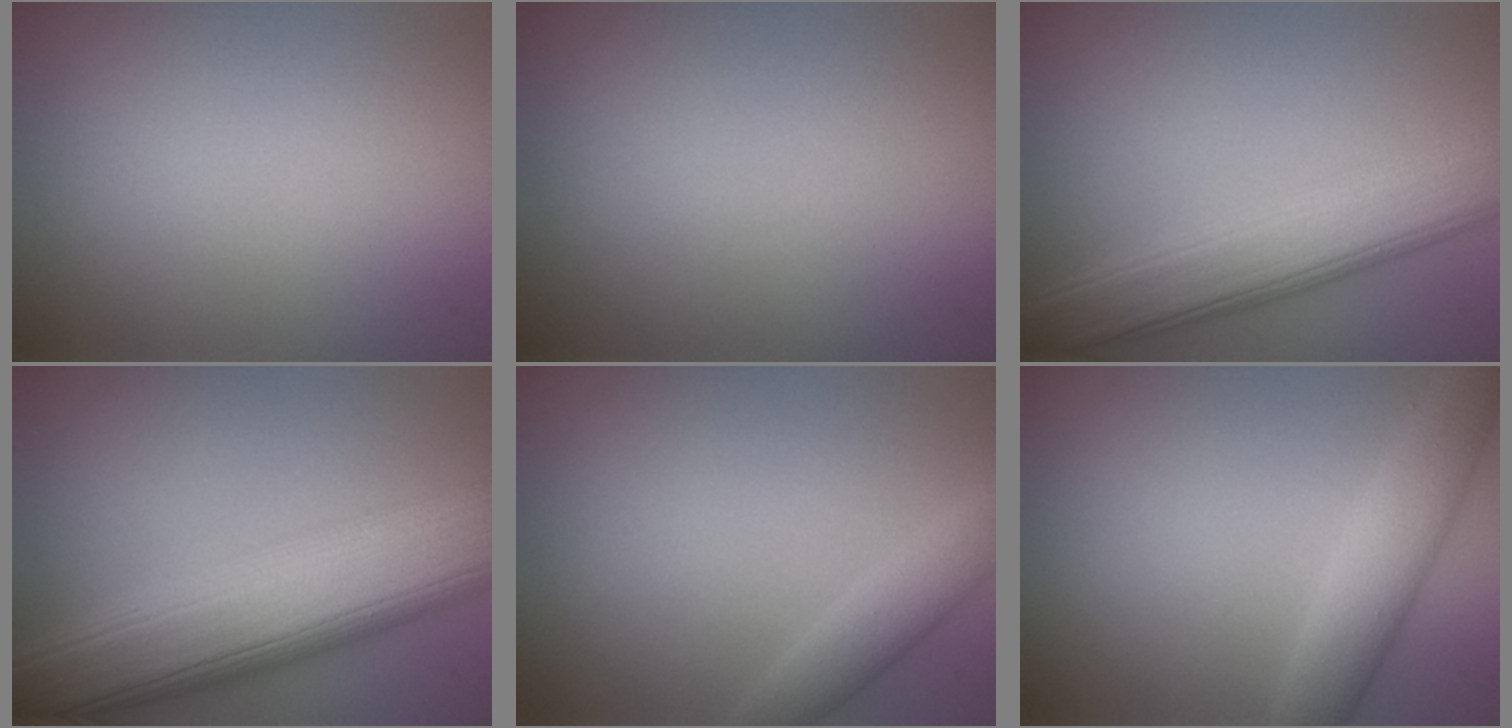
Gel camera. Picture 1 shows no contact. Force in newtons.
{"total": 0.0}
{"total": 7.0, "press": 7.0, "slide": 0.1}
{"total": 12.2, "press": 12.2, "slide": 0.3}
{"total": 2.1, "press": 2.1, "slide": 0.2}
{"total": 4.0, "press": 4.0, "slide": 0.2}